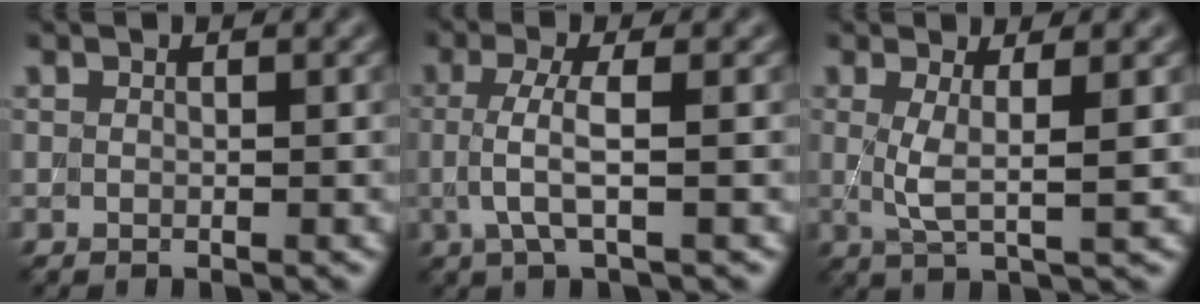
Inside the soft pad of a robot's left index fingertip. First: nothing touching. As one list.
[{"total": 2.9, "force": [-0.2, 0.5, 2.8], "torque": [-0.065, 0.002, -0.005]}, {"total": 3.1, "force": [0.5, 0.6, 3.0], "torque": [-0.059, -0.003, 0.009]}]